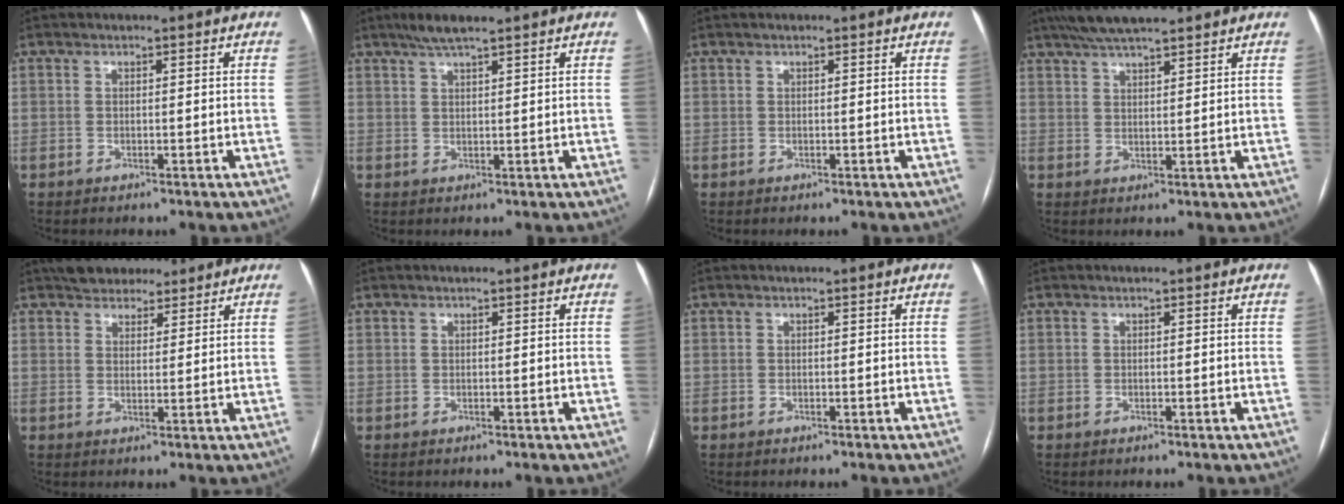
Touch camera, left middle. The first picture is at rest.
{"total": 4.1, "force": [3.1, 0.3, 2.7], "torque": [-0.053, 0.012, 0.059]}
{"total": 0.5, "force": [0.4, 0.1, 0.3], "torque": [-0.006, 0.012, 0.007]}
{"total": 9.5, "force": [7.8, 1.5, 5.2], "torque": [-0.081, 0.032, 0.127]}
{"total": 7.0, "force": [5.7, 3.3, 2.3], "torque": [-0.024, 0.019, 0.090]}
{"total": 0.0}
{"total": 0.0}
{"total": 0.0}